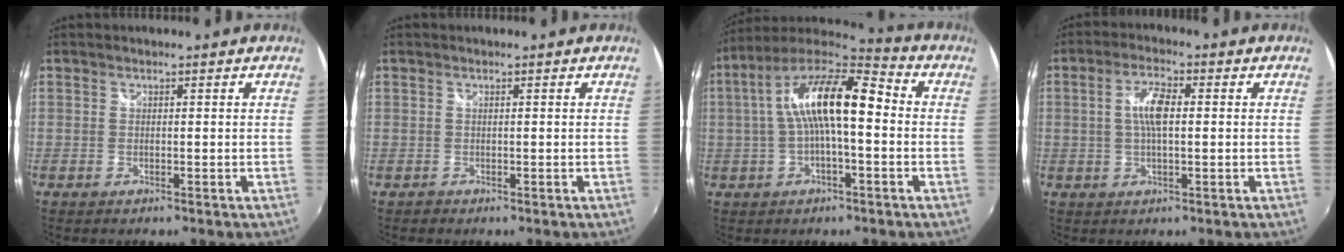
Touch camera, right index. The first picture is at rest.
{"total": 0.8, "force": [-0.3, 0.7, -0.1], "torque": [0.000, 0.002, -0.003]}
{"total": 15.4, "force": [0.8, 4.6, 14.6], "torque": [-0.267, 0.025, 0.004]}
{"total": 5.6, "force": [0.5, 1.8, 5.2], "torque": [-0.100, 0.009, 0.010]}